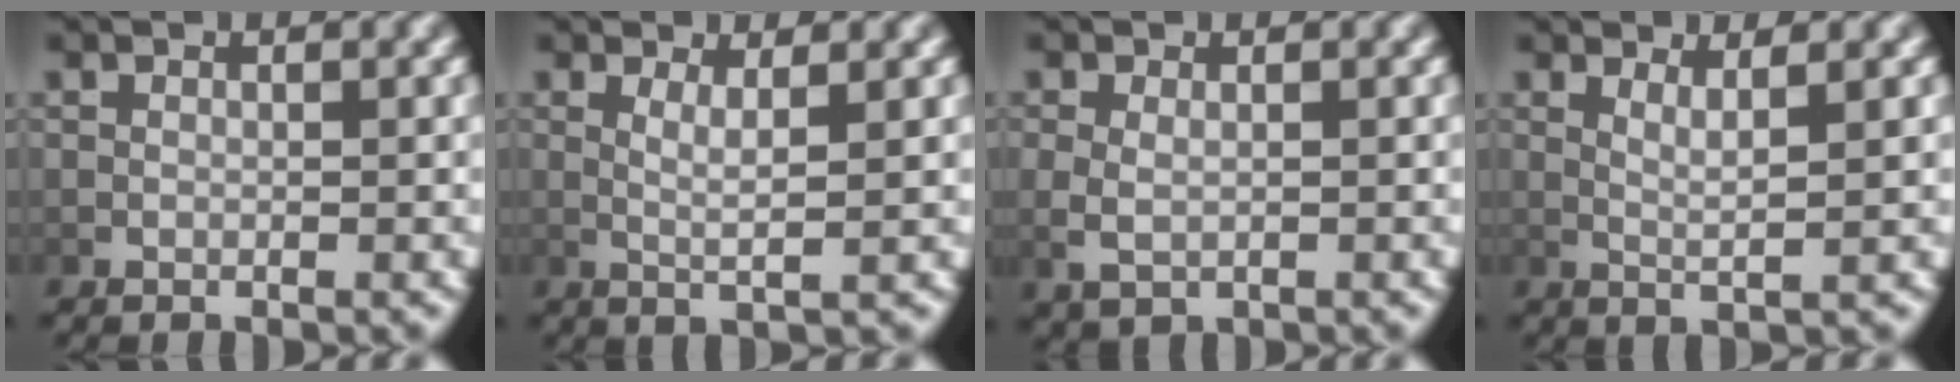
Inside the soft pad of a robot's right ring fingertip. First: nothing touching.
{"total": 2.8, "force": [0.9, 0.0, 2.6], "torque": [-0.045, -0.008, 0.019]}
{"total": 2.4, "force": [0.2, 1.6, 1.7], "torque": [-0.047, -0.013, 0.016]}
{"total": 2.8, "force": [1.3, 0.0, 2.4], "torque": [-0.037, -0.006, 0.025]}